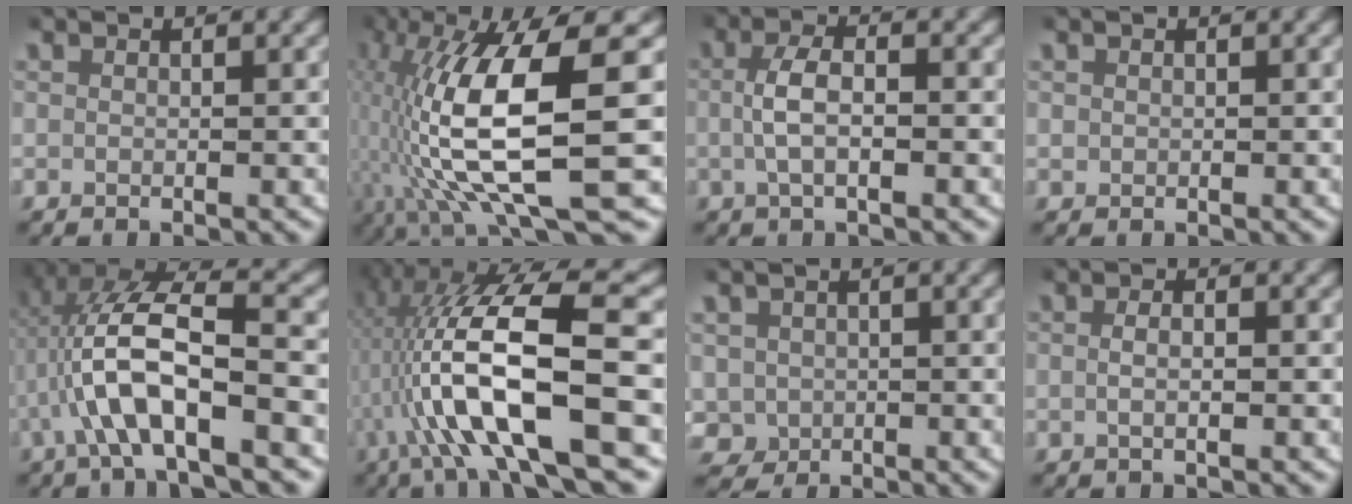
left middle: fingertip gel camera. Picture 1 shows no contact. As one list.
[{"total": 12.1, "force": [-2.4, 4.2, 11.1], "torque": [-0.202, -0.020, -0.023]}, {"total": 3.0, "force": [-0.3, 1.1, 2.8], "torque": [-0.058, 0.003, -0.009]}, {"total": 0.7, "force": [0.1, 0.7, 0.1], "torque": [-0.010, -0.004, 0.004]}, {"total": 8.0, "force": [-0.2, 3.3, 7.3], "torque": [-0.146, -0.005, -0.003]}, {"total": 11.9, "force": [0.2, 4.3, 11.2], "torque": [-0.199, 0.005, 0.005]}, {"total": 6.5, "force": [-1.5, 5.9, 2.2], "torque": [-0.063, -0.036, -0.012]}, {"total": 1.2, "force": [-0.4, 0.2, 1.2], "torque": [-0.026, -0.002, -0.007]}]